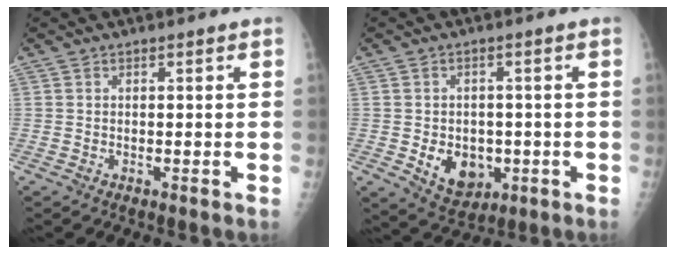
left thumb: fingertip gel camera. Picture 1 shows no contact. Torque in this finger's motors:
{"motor_torque": [-0.03, 0.05, 0.15, -0.15, 0.05]}